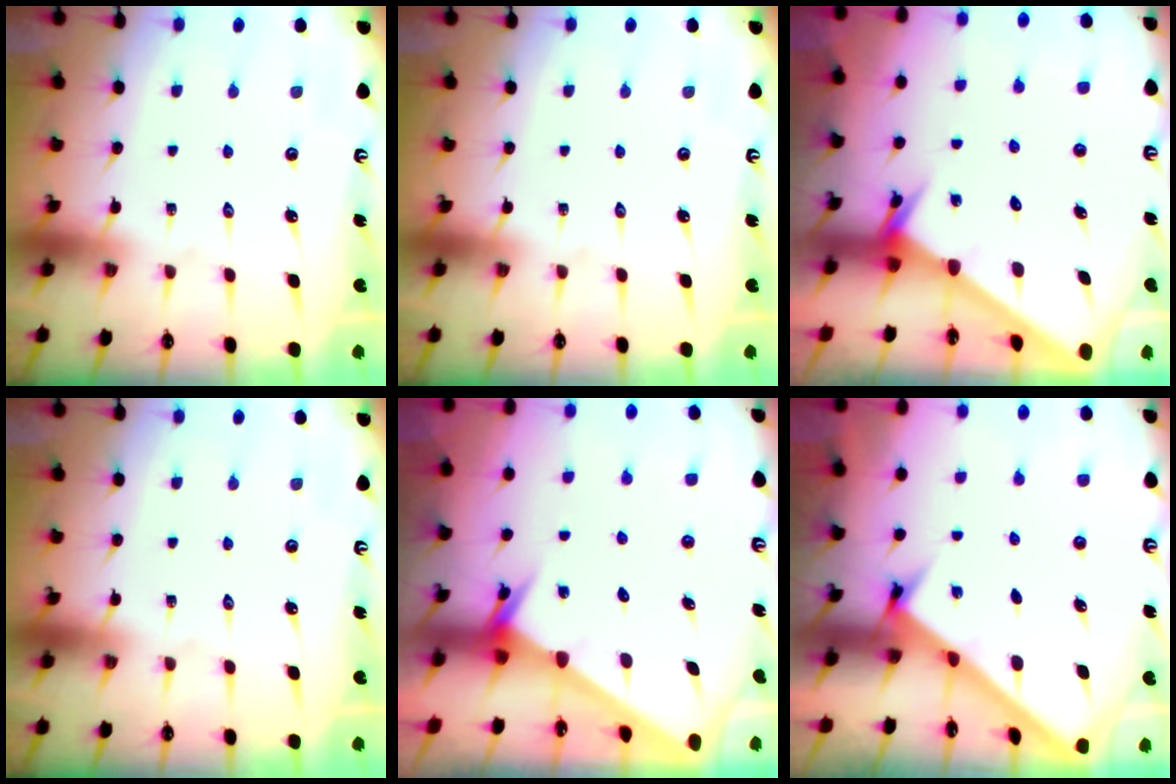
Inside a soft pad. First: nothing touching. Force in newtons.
{"total": 0.0}
{"total": 2.5, "press": 2.5, "slide": 0.2}
{"total": 0.0}
{"total": 2.6, "press": 2.6, "slide": 0.1}
{"total": 2.9, "press": 2.9, "slide": 0.4}